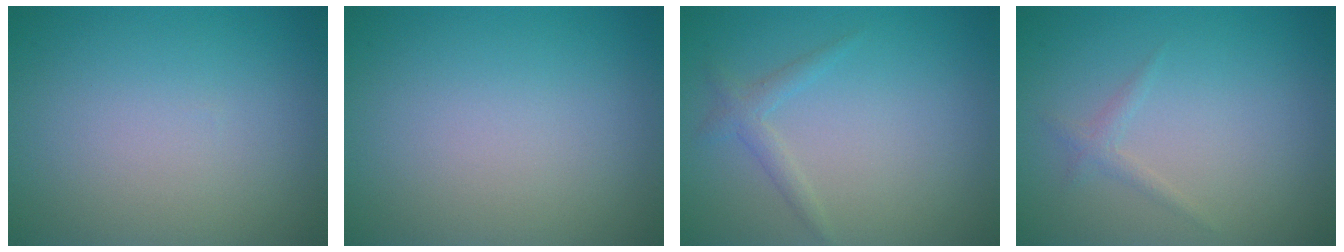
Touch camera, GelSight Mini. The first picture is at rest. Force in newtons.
{"total": 0.0}
{"total": 1.5, "press": 1.5, "slide": 0.1}
{"total": 1.0, "press": 1.0, "slide": 0.0}